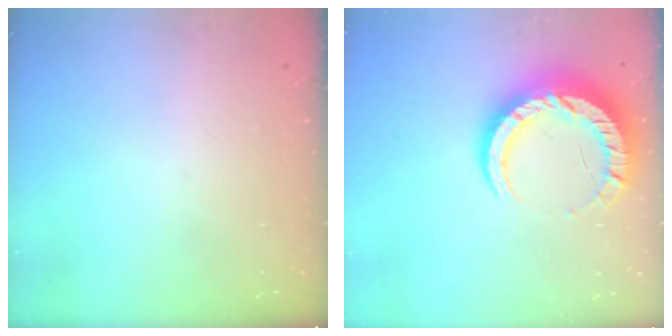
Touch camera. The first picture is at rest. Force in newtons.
{"total": 12.7, "press": 12.7, "slide": 0.8}